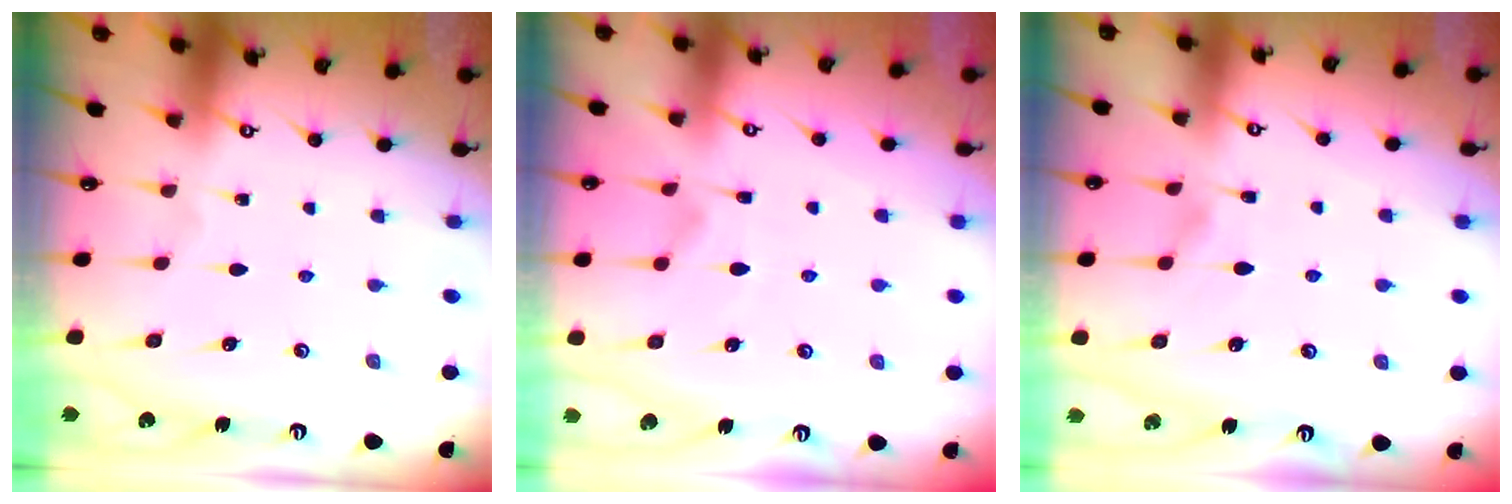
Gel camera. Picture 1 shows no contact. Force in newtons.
{"total": 1.4, "press": 0.5, "slide": 1.3}
{"total": 1.8, "press": 1.6, "slide": 0.9}